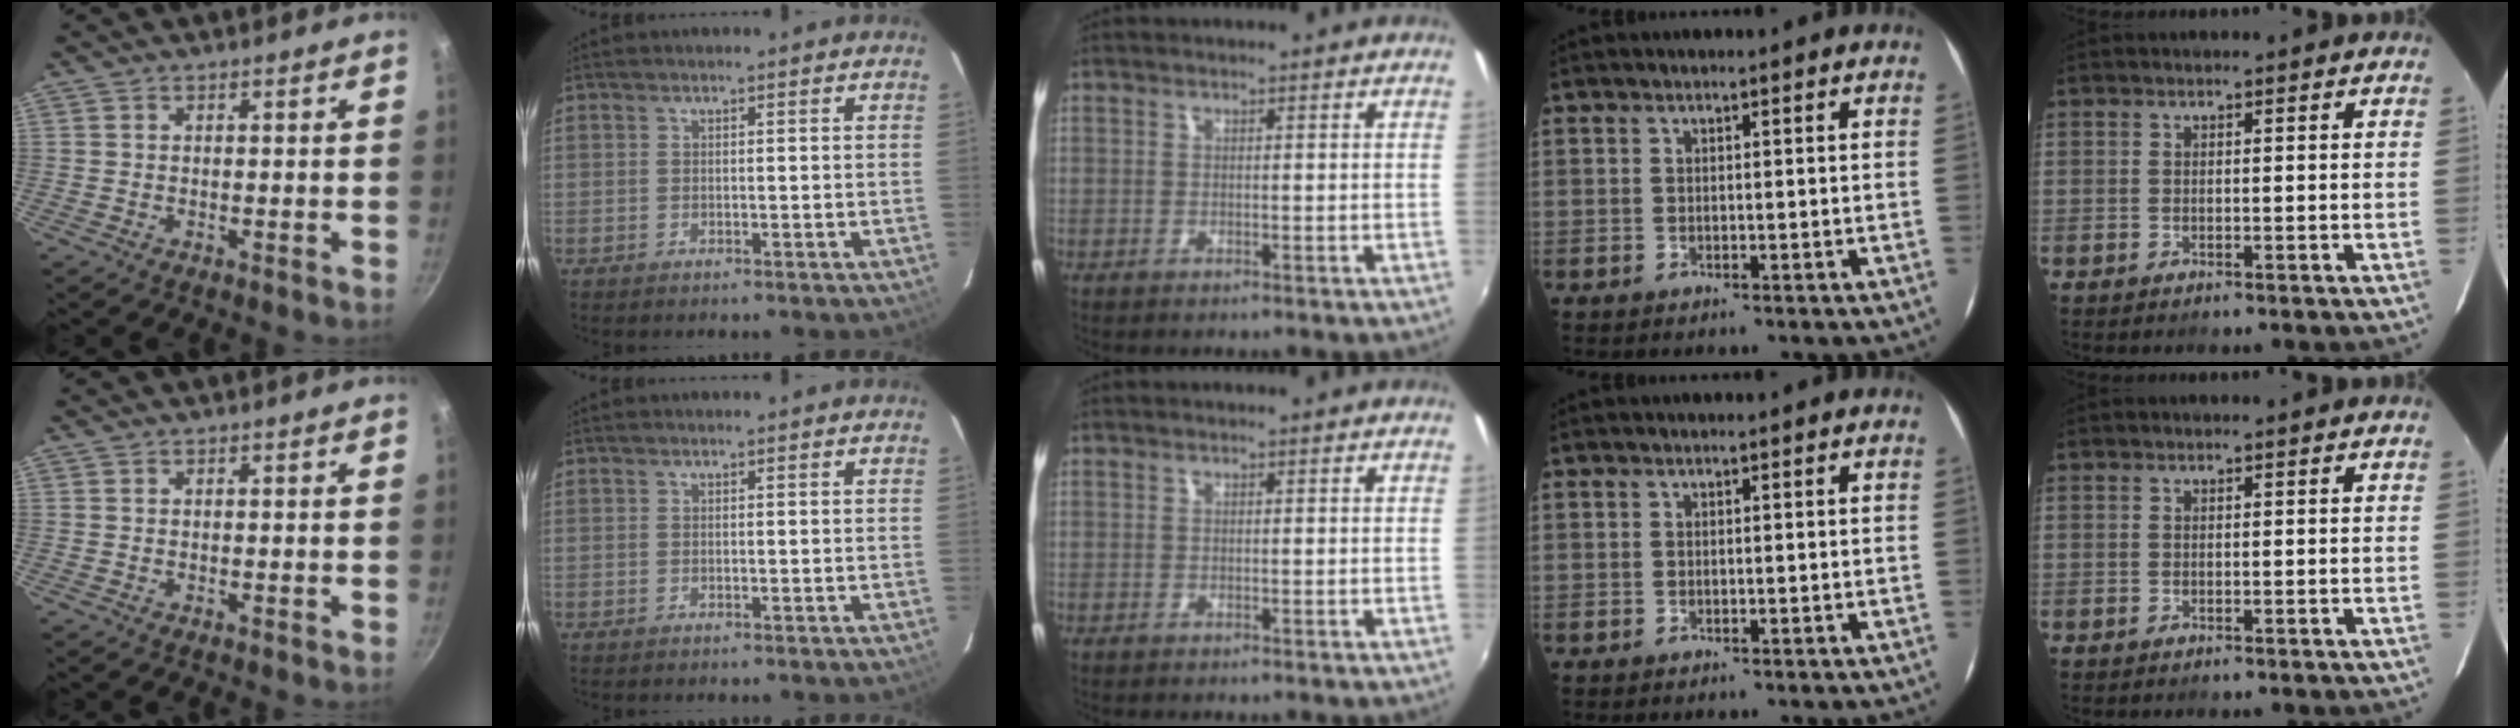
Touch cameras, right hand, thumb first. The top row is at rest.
{}